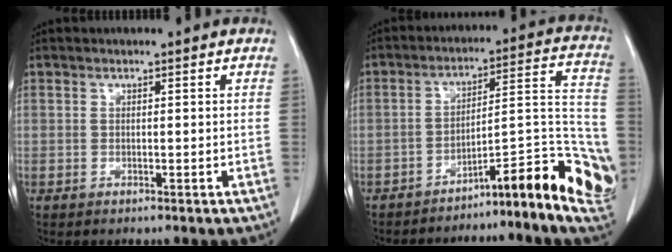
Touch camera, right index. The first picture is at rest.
{"total": 16.6, "force": [-8.5, 2.5, 14.0], "torque": [-0.121, 0.049, -0.114]}